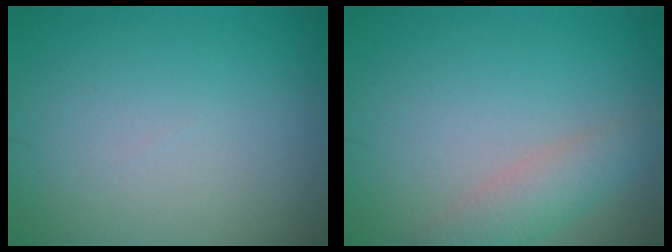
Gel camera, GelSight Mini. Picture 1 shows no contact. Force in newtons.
{"total": 2.7, "press": 2.7, "slide": 0.0}